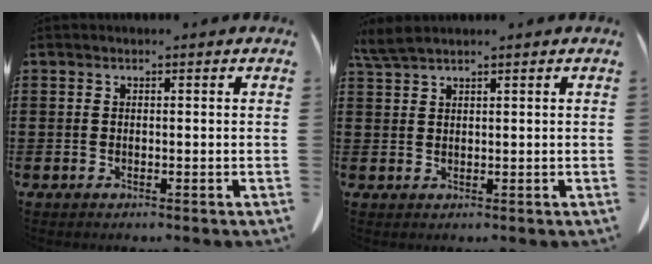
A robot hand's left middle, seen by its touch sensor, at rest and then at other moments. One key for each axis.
{"total": 2.7, "fx": 2.1, "fy": 0.2, "fz": 1.6, "tx": -0.038, "ty": -0.002, "tz": 0.041}